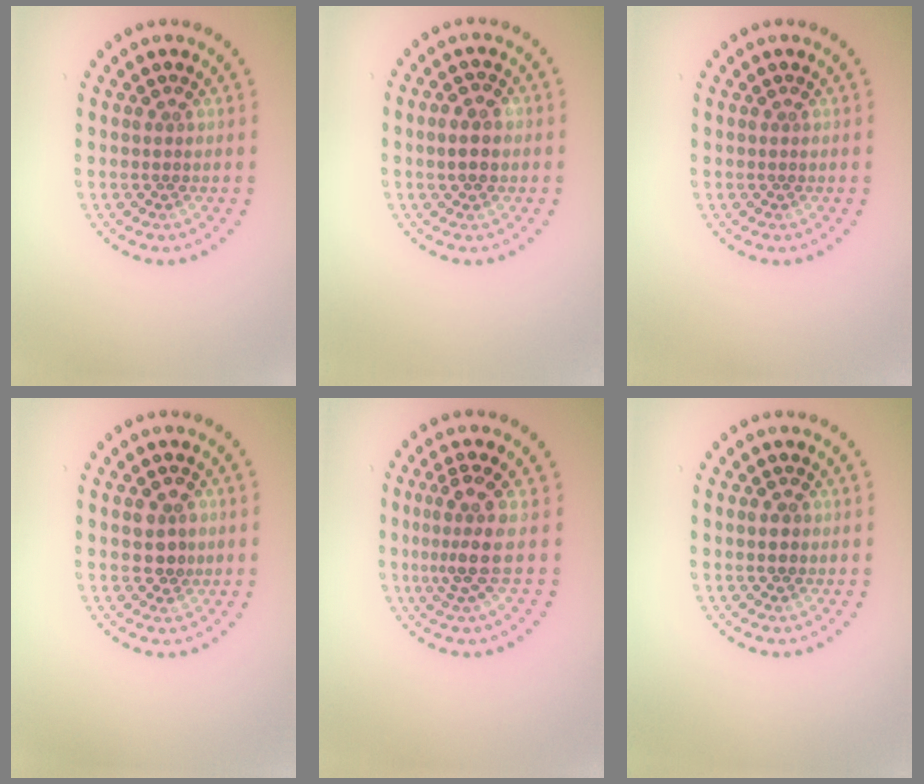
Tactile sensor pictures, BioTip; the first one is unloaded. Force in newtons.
{"total": 1.9, "press": 1.9, "slide": 0.1}
{"total": 0.0}
{"total": 2.1, "press": 2.1, "slide": 0.5}
{"total": 2.9, "press": 2.2, "slide": 2.0}
{"total": 1.7, "press": 1.7, "slide": 0.0}